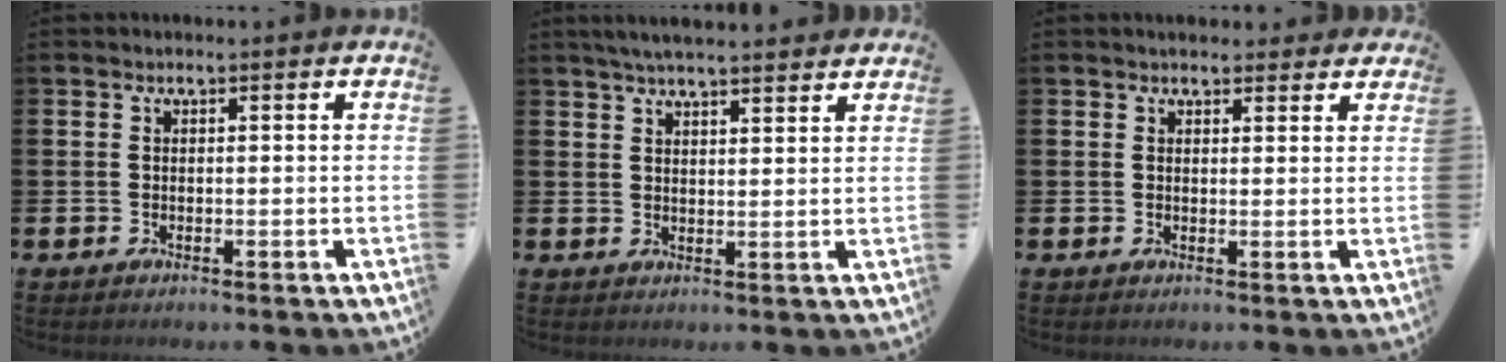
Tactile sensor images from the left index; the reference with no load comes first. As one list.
[{"total": 4.4, "force": [4.2, 0.3, 1.3], "torque": [-0.033, -0.013, 0.076]}, {"total": 2.3, "force": [2.1, 0.8, 0.0], "torque": [0.005, -0.006, 0.037]}]